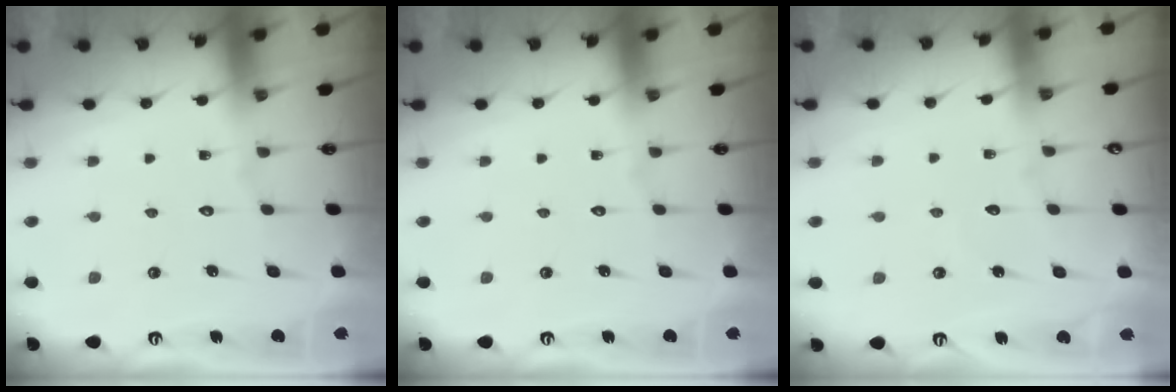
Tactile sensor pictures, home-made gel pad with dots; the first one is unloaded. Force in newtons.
{"total": 0.0}
{"total": 2.9, "press": 2.9, "slide": 0.2}